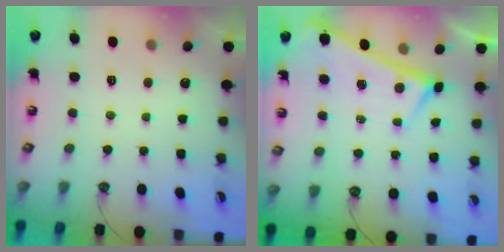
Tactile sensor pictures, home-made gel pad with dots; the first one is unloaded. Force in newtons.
{"total": 0.0}